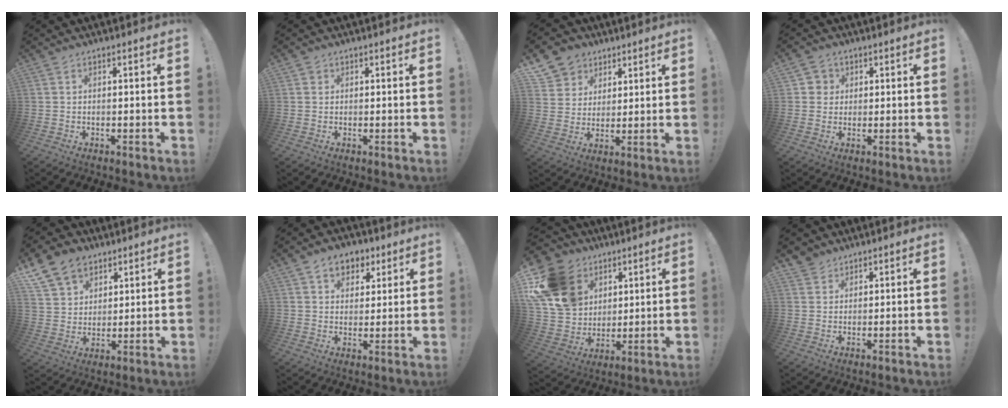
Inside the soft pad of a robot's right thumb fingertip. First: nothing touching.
{"total": 1.0, "force": [0.5, 0.9, 0.1], "torque": [0.003, 0.000, 0.008]}
{"total": 8.3, "force": [4.5, 7.0, 0.9], "torque": [-0.016, -0.032, 0.092]}
{"total": 3.5, "force": [0.7, 3.4, 0.5], "torque": [-0.011, 0.003, 0.014]}
{"total": 12.8, "force": [7.6, 9.4, 4.3], "torque": [-0.074, -0.042, 0.152]}
{"total": 8.2, "force": [4.5, 6.3, 2.9], "torque": [-0.038, -0.018, 0.086]}
{"total": 19.6, "force": [7.7, 15.7, 8.9], "torque": [-0.167, -0.035, 0.169]}
{"total": 3.3, "force": [2.6, 2.0, 0.1], "torque": [0.002, -0.017, 0.049]}